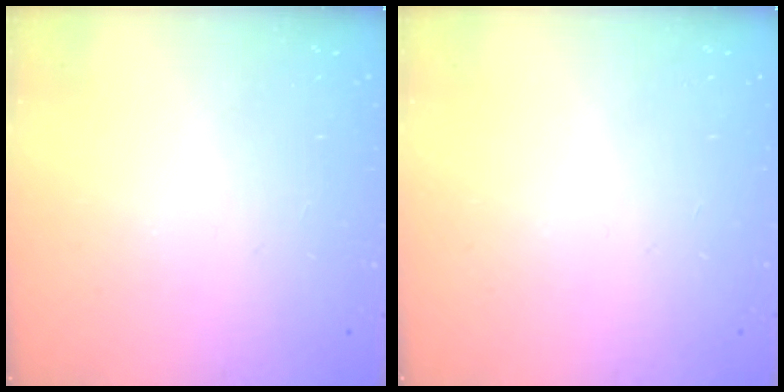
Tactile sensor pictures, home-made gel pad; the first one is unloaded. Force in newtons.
{"total": 0.0}